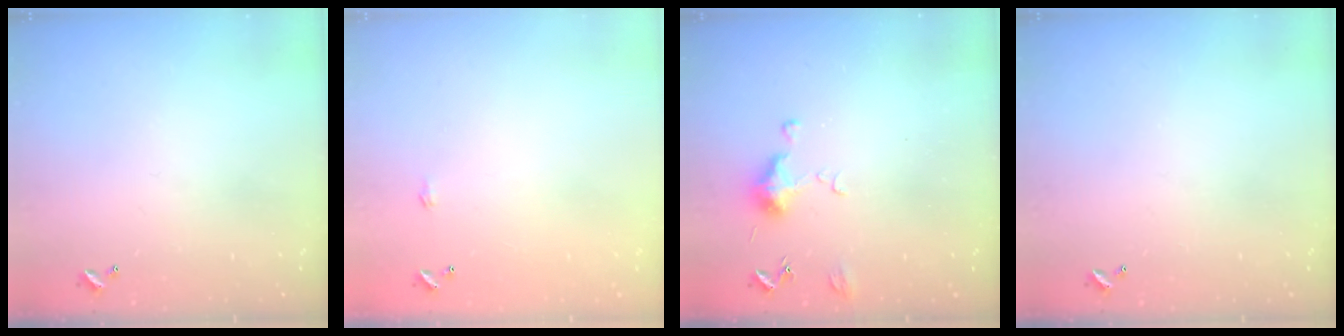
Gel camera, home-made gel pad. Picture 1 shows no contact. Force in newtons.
{"total": 0.6, "press": 0.6, "slide": 0.2}
{"total": 5.9, "press": 5.8, "slide": 0.9}
{"total": 0.0}